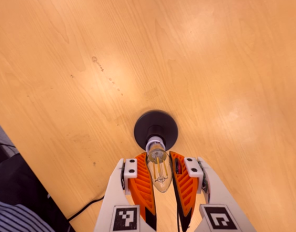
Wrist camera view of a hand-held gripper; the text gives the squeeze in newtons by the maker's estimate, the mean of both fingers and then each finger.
{"total": 23.0, "left": 26.5, "right": 19.5}